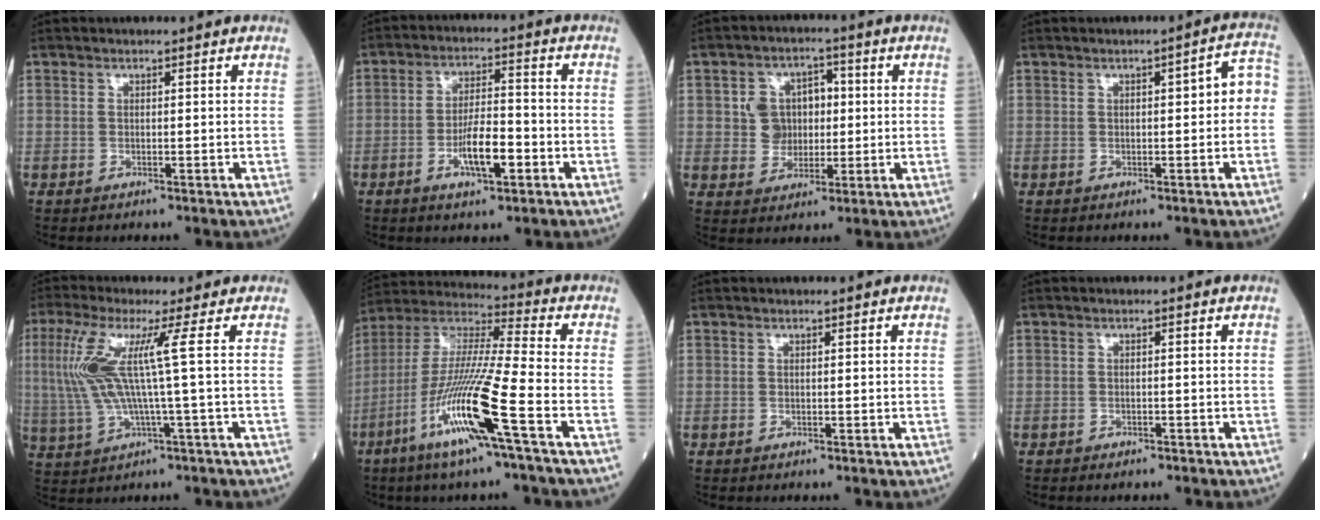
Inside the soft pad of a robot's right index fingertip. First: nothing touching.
{"total": 7.0, "force": [-2.7, 1.6, 6.3], "torque": [-0.118, 0.003, -0.046]}
{"total": 6.1, "force": [0.7, 5.3, 2.9], "torque": [-0.052, 0.019, 0.016]}
{"total": 4.2, "force": [0.0, 1.2, 4.0], "torque": [-0.043, 0.025, -0.004]}
{"total": 8.9, "force": [1.4, -0.8, 8.7], "torque": [-0.201, 0.009, 0.033]}
{"total": 16.4, "force": [-7.3, -0.6, 14.7], "torque": [-0.305, -0.022, -0.143]}
{"total": 0.0}
{"total": 1.8, "force": [-1.5, 0.7, 0.5], "torque": [-0.007, 0.000, -0.019]}